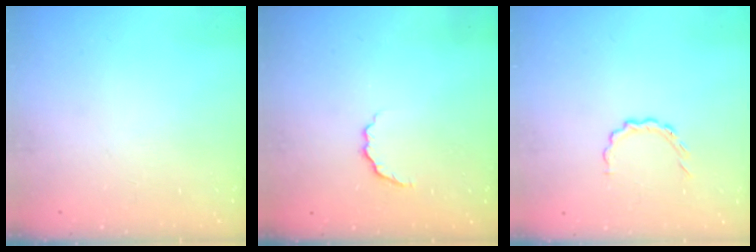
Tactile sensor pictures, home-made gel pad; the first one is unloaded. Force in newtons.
{"total": 3.4, "press": 3.3, "slide": 0.8}
{"total": 4.2, "press": 4.0, "slide": 1.2}